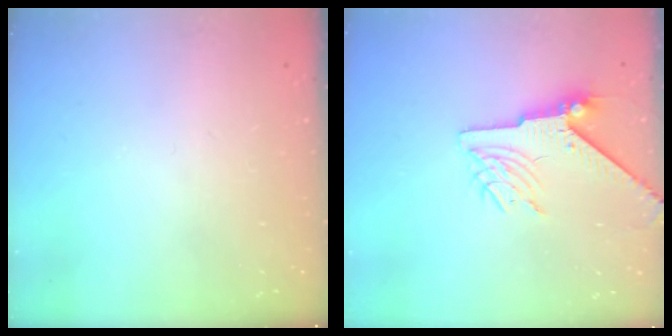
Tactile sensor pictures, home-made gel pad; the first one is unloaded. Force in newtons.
{"total": 7.2, "press": 7.2, "slide": 1.0}